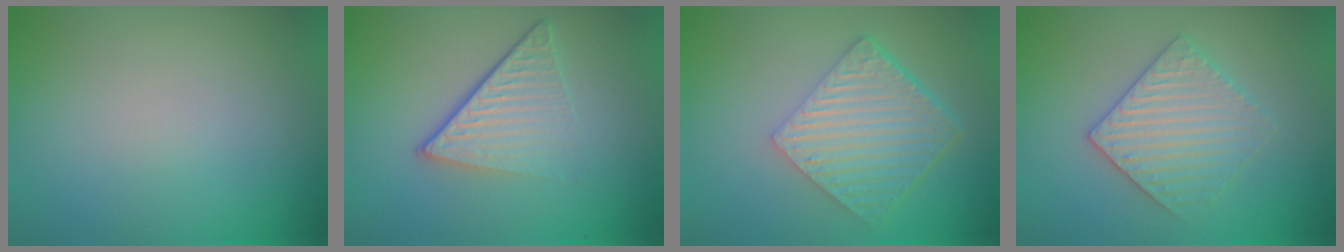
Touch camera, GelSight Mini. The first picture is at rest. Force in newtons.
{"total": 5.0, "press": 3.0, "slide": 4.0}
{"total": 6.0, "press": 4.1, "slide": 4.4}
{"total": 3.4, "press": 3.4, "slide": 0.7}